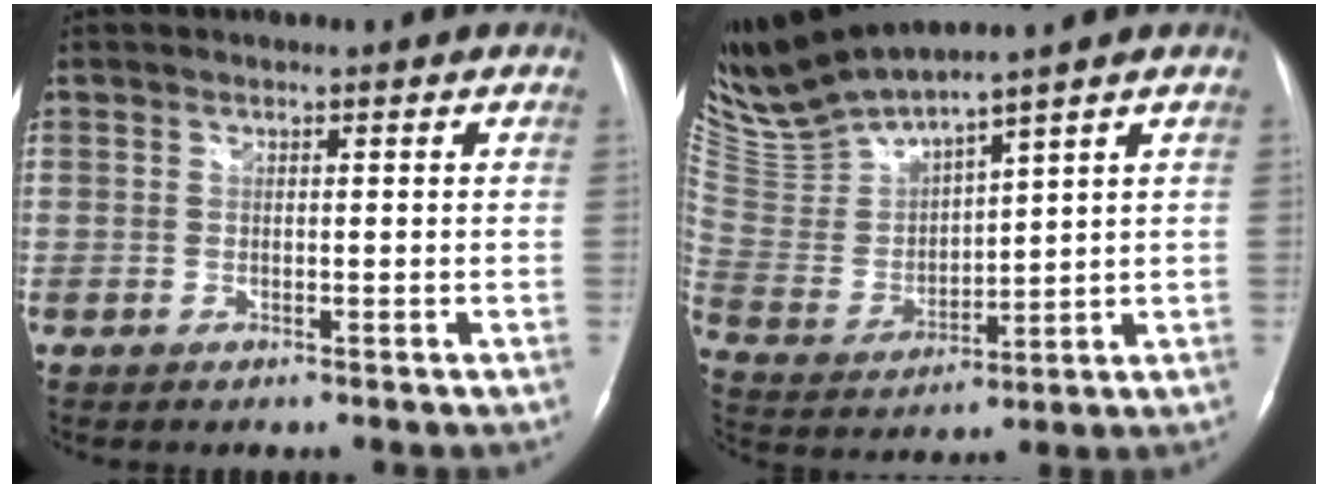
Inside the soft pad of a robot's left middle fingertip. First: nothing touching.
{"total": 10.8, "force": [10.1, -0.4, 3.9], "torque": [-0.098, -0.002, 0.214]}